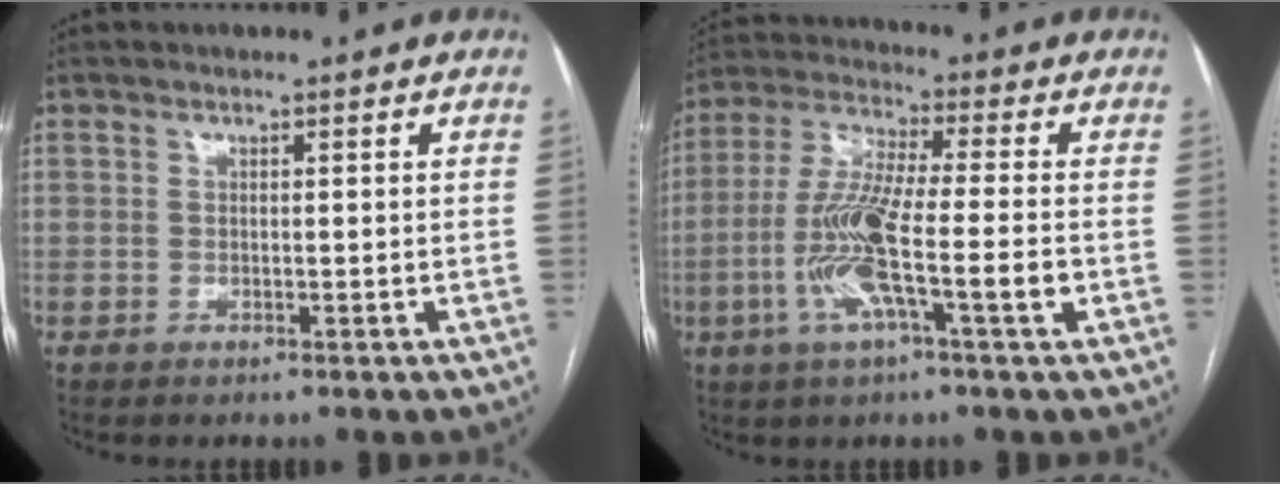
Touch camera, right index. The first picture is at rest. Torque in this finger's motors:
{"motor_torque": [1.18, -0.19, 0.63, 0.21]}